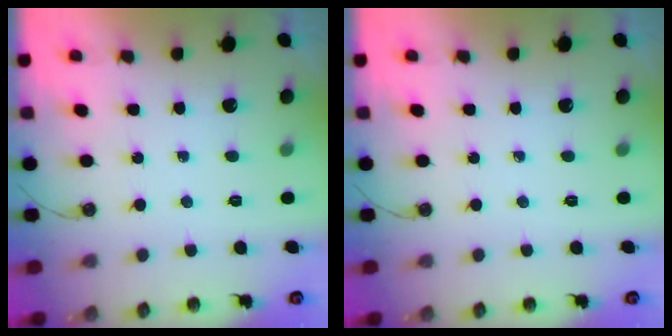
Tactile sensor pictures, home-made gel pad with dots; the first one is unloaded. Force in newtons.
{"total": 0.0}